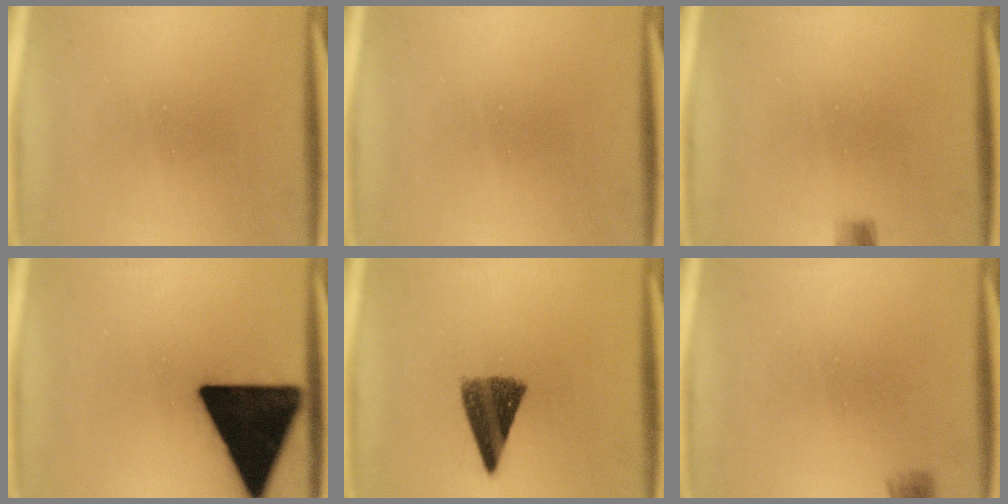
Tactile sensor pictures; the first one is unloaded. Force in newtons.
{"total": 0.0}
{"total": 1.6}
{"total": 22.0}
{"total": 8.7}
{"total": 2.9}